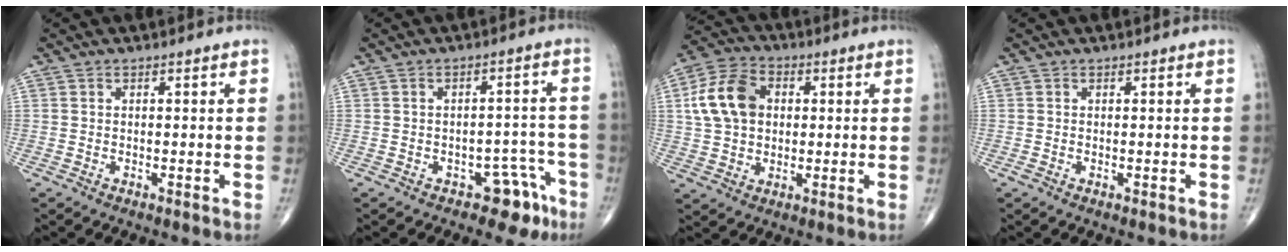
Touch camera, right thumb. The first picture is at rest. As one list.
[{"total": 5.9, "force": [-3.9, 3.4, 2.7], "torque": [-0.001, 0.047, -0.049]}, {"total": 11.9, "force": [1.9, 8.7, 7.9], "torque": [-0.136, 0.015, 0.030]}, {"total": 0.6, "force": [-0.2, 0.4, 0.4], "torque": [-0.014, 0.001, -0.003]}]